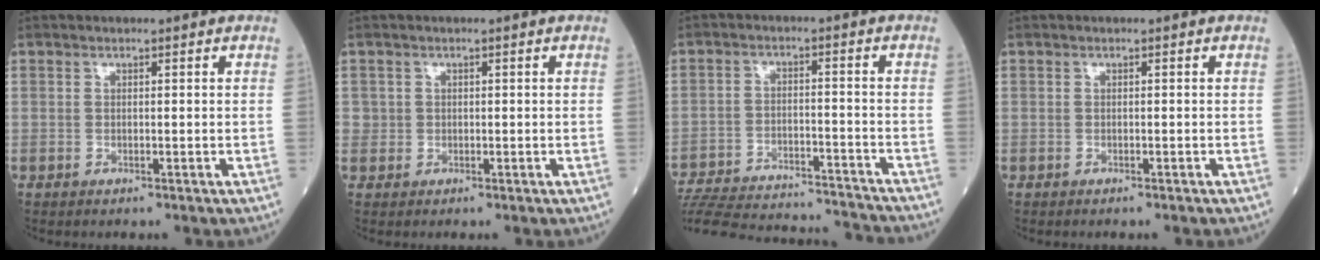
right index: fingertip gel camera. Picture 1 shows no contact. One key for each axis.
{"total": 1.0, "fx": 0.1, "fy": 1.0, "fz": 0.1, "tx": 0.009, "ty": 0.003, "tz": -0.001}
{"total": 24.0, "fx": -22.6, "fy": 2.7, "fz": 7.6, "tx": -0.157, "ty": -0.030, "tz": -0.322}
{"total": 0.8, "fx": -0.8, "fy": 0.0, "fz": 0.4, "tx": -0.006, "ty": -0.001, "tz": -0.009}